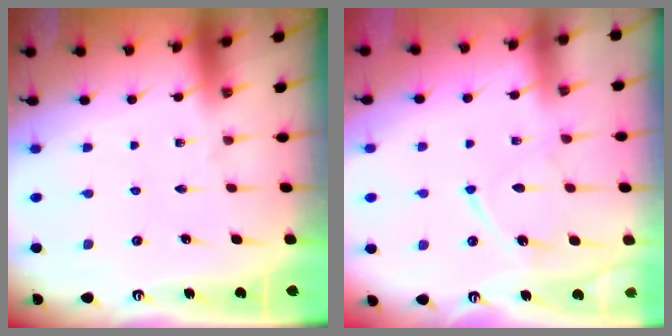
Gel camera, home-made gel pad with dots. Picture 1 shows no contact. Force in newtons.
{"total": 9.6, "press": 9.6, "slide": 1.1}